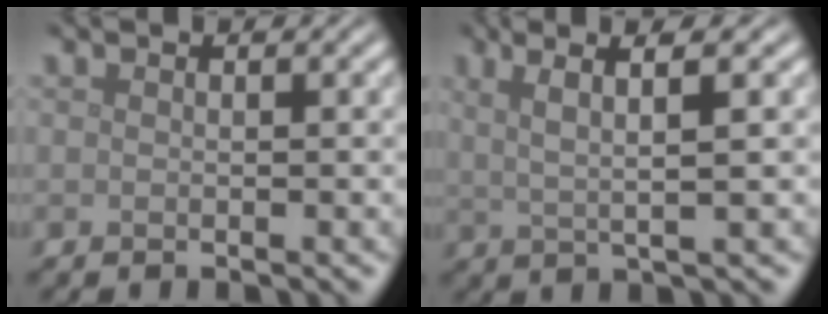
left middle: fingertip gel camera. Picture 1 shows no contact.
{"total": 4.2, "force": [1.7, 0.6, 3.8], "torque": [-0.073, 0.007, 0.031]}